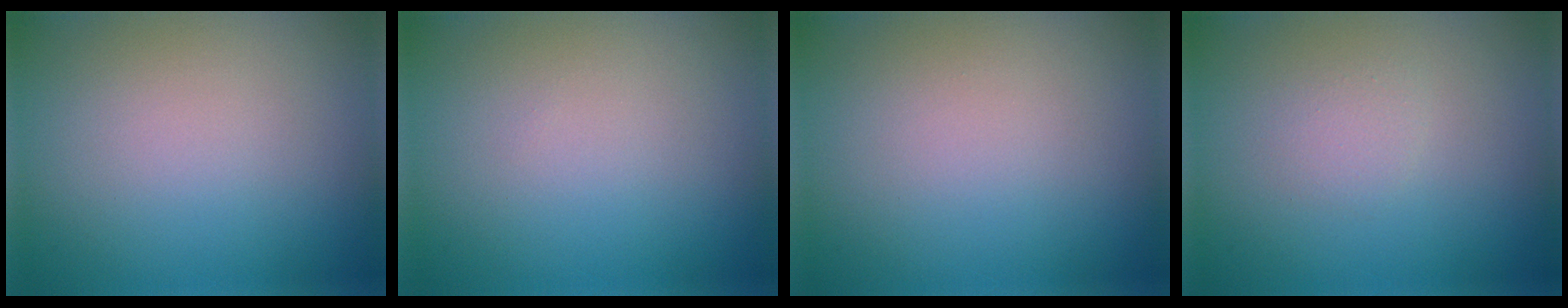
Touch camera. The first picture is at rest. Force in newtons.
{"total": 0.0}
{"total": 0.0}
{"total": 1.0, "press": 1.0, "slide": 0.0}